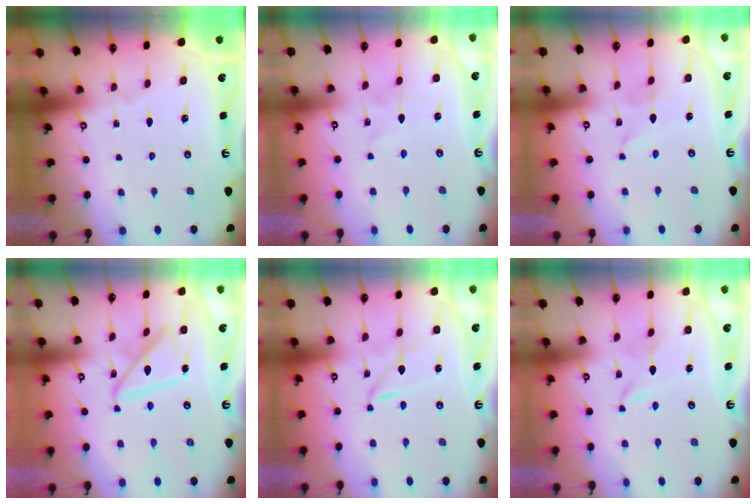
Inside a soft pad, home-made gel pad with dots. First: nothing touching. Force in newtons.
{"total": 1.8, "press": 1.7, "slide": 0.2}
{"total": 2.6, "press": 2.6, "slide": 0.4}
{"total": 14.1, "press": 14.0, "slide": 1.4}
{"total": 1.5, "press": 1.5, "slide": 0.1}
{"total": 1.8, "press": 1.7, "slide": 0.3}